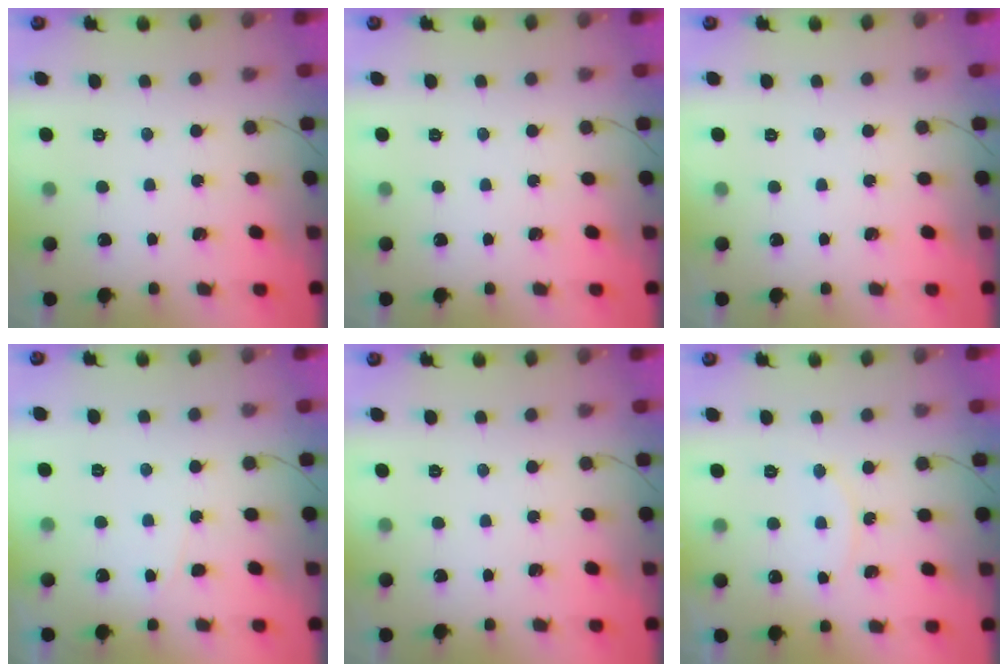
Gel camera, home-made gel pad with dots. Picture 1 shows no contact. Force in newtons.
{"total": 0.0}
{"total": 0.0}
{"total": 3.4, "press": 3.3, "slide": 0.3}
{"total": 0.0}
{"total": 5.4, "press": 5.4, "slide": 0.4}